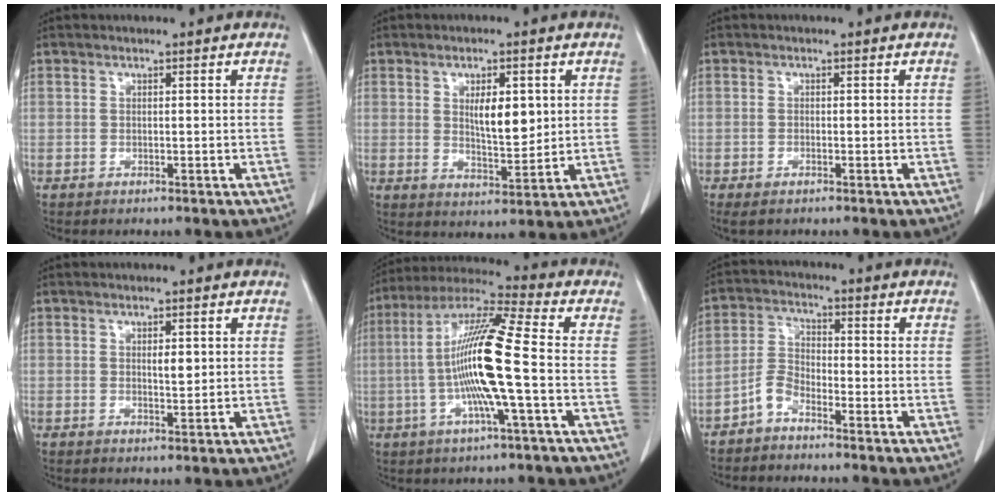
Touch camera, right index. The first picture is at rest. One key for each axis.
{"total": 6.5, "fx": 1.6, "fy": 2.3, "fz": 5.8, "tx": -0.098, "ty": -0.006, "tz": 0.032}
{"total": 1.4, "fx": -1.0, "fy": 0.4, "fz": 1.0, "tx": -0.022, "ty": -0.006, "tz": -0.012}
{"total": 2.1, "fx": 0.5, "fy": 0.7, "fz": 1.9, "tx": -0.032, "ty": -0.004, "tz": 0.009}
{"total": 14.6, "fx": -1.7, "fy": -0.2, "fz": 14.5, "tx": -0.280, "ty": 0.006, "tz": -0.043}
{"total": 3.7, "fx": -3.0, "fy": 1.4, "fz": 1.8, "tx": -0.045, "ty": 0.000, "tz": -0.063}